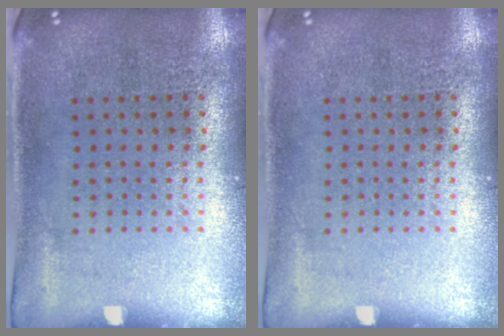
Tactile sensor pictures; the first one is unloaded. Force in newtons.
{"total": 0.0}